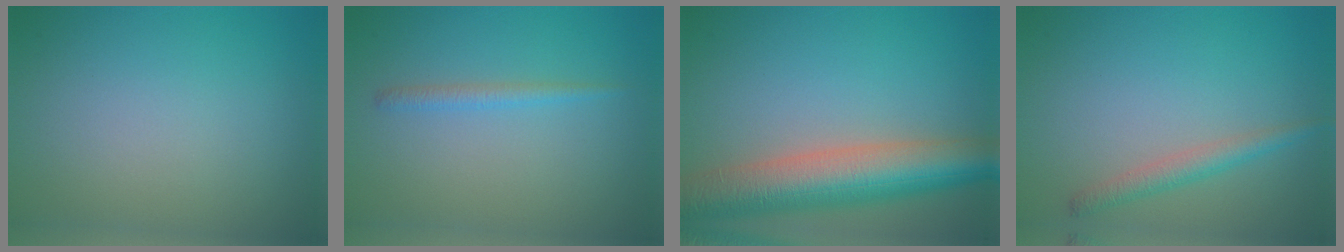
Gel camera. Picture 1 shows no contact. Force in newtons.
{"total": 1.3, "press": 1.3, "slide": 0.0}
{"total": 9.6, "press": 9.6, "slide": 0.4}
{"total": 2.2, "press": 2.2, "slide": 0.0}